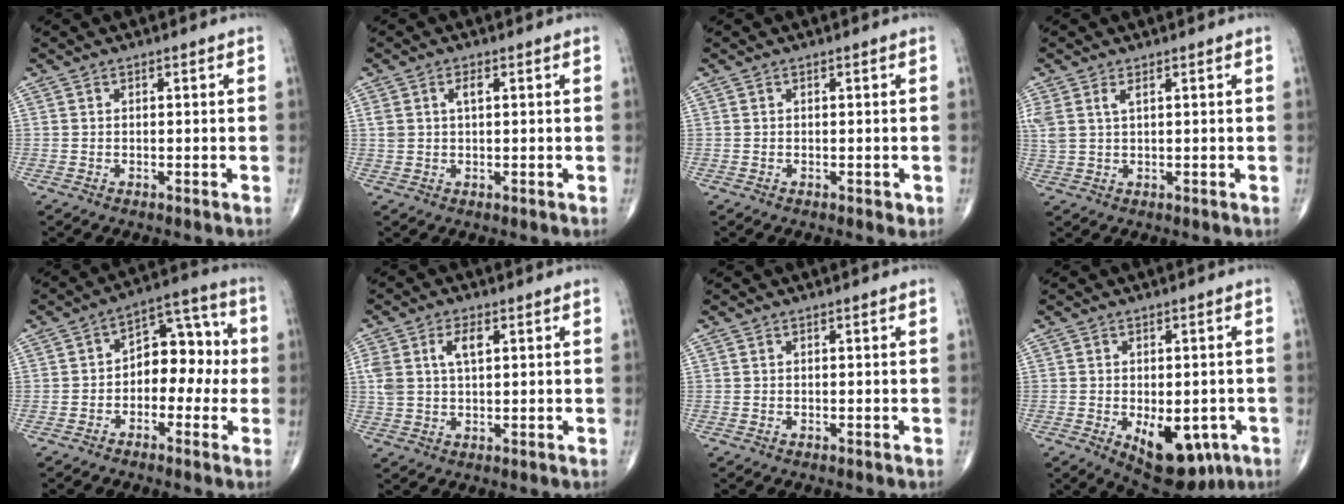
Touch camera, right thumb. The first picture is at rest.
{"total": 2.7, "force": [0.9, 1.3, 2.2], "torque": [-0.046, 0.007, 0.020]}
{"total": 0.8, "force": [-0.2, 0.5, 0.6], "torque": [-0.004, -0.001, -0.002]}
{"total": 4.0, "force": [1.7, 1.8, 3.1], "torque": [-0.084, 0.008, 0.043]}
{"total": 10.6, "force": [-0.9, 7.0, 7.8], "torque": [-0.065, 0.044, -0.031]}
{"total": 6.2, "force": [2.1, 3.2, 4.9], "torque": [-0.105, 0.006, 0.044]}
{"total": 0.0}
{"total": 12.1, "force": [-4.1, 6.5, 9.3], "torque": [-0.107, -0.003, -0.042]}